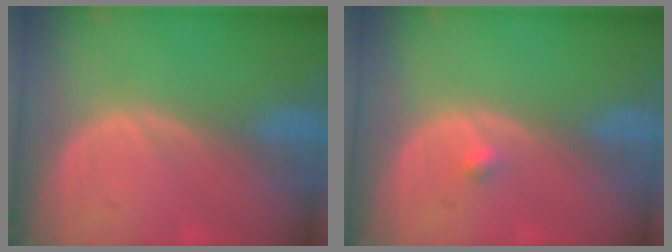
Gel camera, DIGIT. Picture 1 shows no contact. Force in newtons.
{"total": 0.9, "press": 0.7, "slide": 0.6}